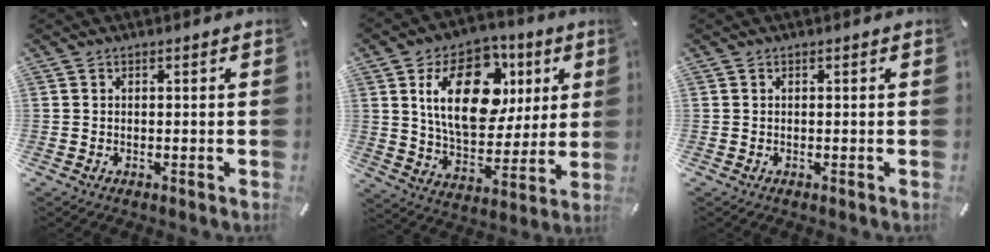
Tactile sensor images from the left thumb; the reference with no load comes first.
{"total": 20.9, "force": [7.2, 13.3, 14.5], "torque": [-0.238, -0.007, 0.122]}
{"total": 0.0}